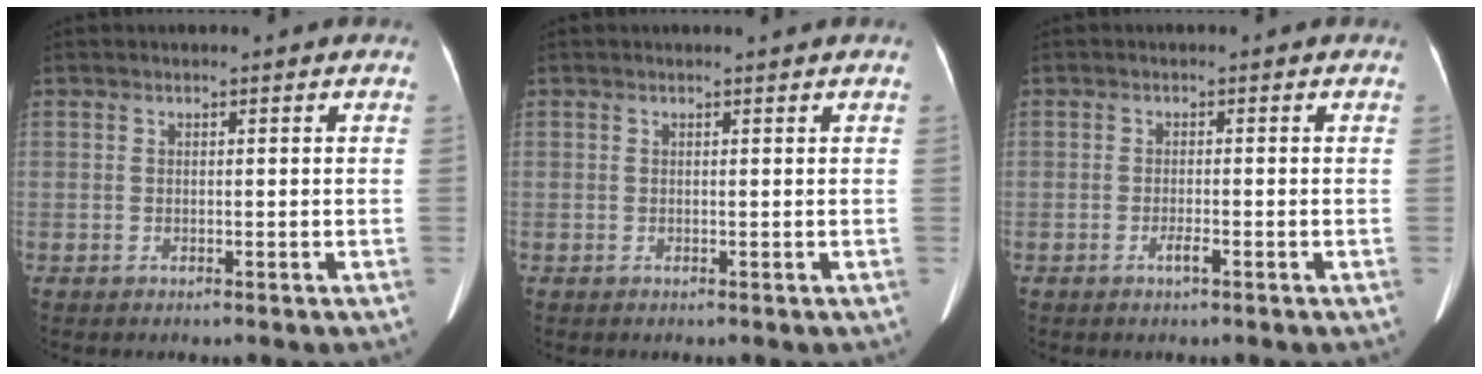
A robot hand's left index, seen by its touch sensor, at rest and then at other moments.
{"total": 1.0, "force": [0.9, -0.2, 0.3], "torque": [-0.009, 0.001, 0.017]}
{"total": 1.1, "force": [-0.8, 0.0, 0.8], "torque": [-0.023, -0.005, -0.014]}